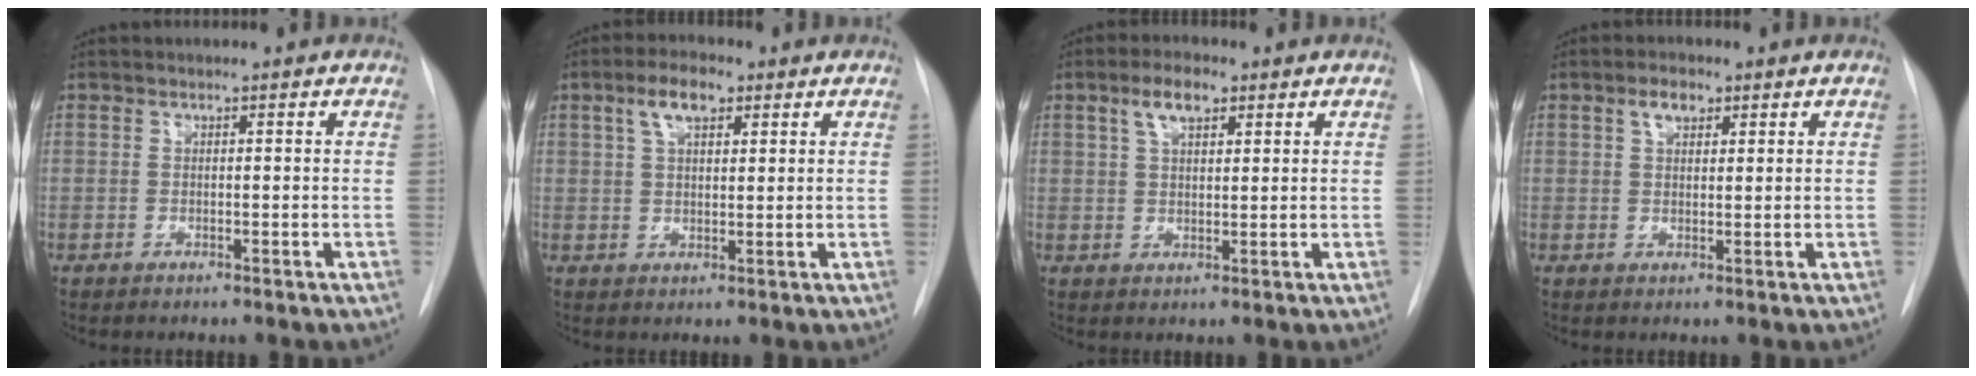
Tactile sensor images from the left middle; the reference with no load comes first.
{"total": 5.5, "force": [2.8, 2.3, 4.1], "torque": [-0.082, 0.016, 0.051]}
{"total": 4.9, "force": [2.7, 2.0, 3.6], "torque": [-0.072, 0.012, 0.049]}
{"total": 3.1, "force": [1.7, 1.6, 2.0], "torque": [-0.038, 0.008, 0.031]}